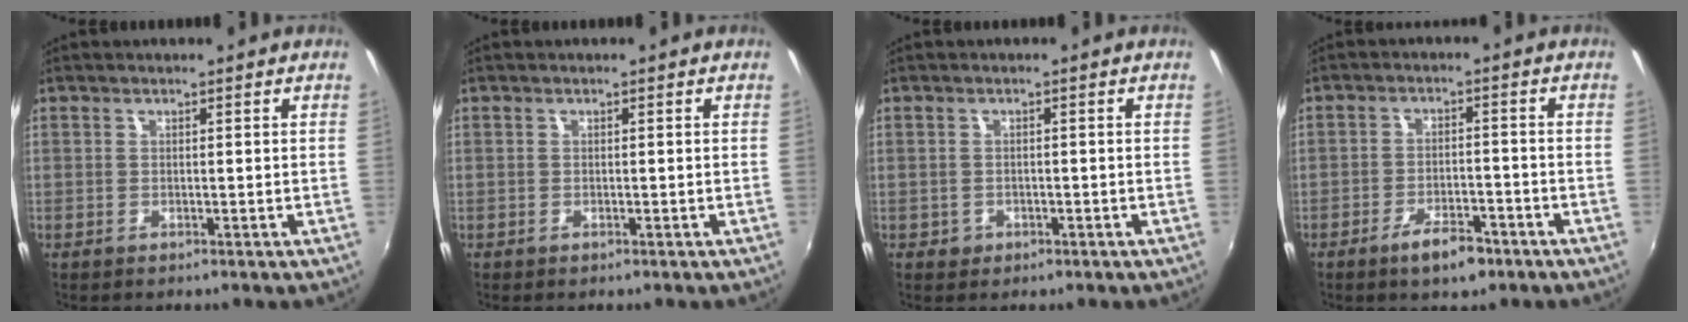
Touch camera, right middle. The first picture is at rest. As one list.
[{"total": 0.0}, {"total": 1.9, "force": [-0.7, 1.6, 0.6], "torque": [-0.013, -0.001, -0.008]}, {"total": 6.2, "force": [-4.1, 2.2, 4.1], "torque": [-0.088, -0.004, -0.063]}]